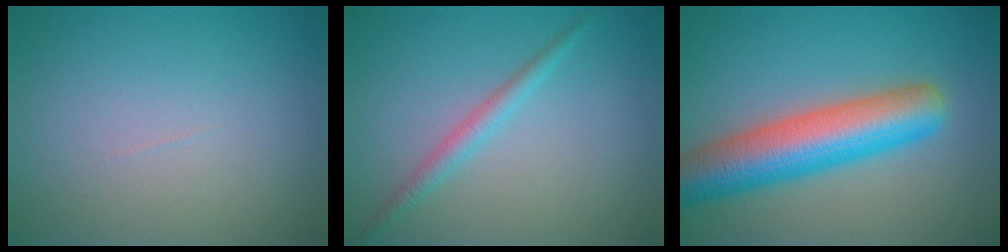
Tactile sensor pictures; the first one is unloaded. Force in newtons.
{"total": 1.8, "press": 1.8, "slide": 0.0}
{"total": 8.6, "press": 8.6, "slide": 0.2}